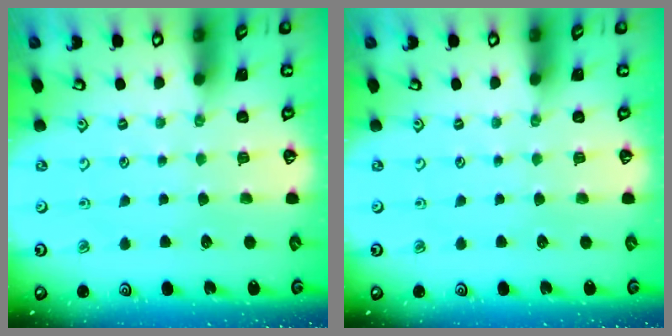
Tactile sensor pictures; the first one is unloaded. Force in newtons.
{"total": 0.0}